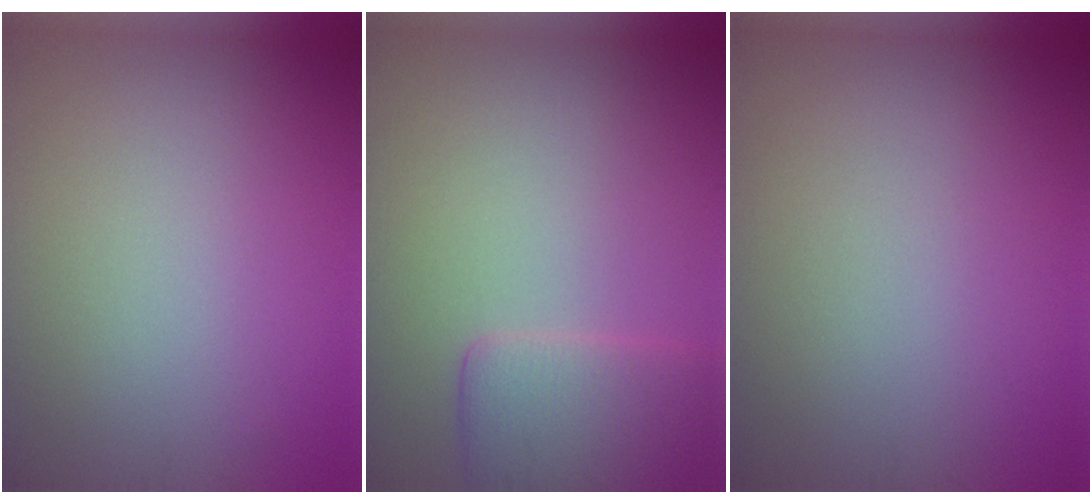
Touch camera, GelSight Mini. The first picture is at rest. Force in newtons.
{"total": 3.7, "press": 3.7, "slide": 0.3}
{"total": 0.0}